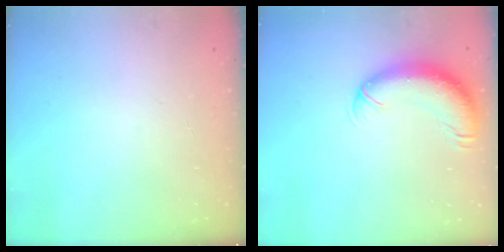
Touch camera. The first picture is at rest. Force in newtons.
{"total": 13.0, "press": 12.7, "slide": 2.9}